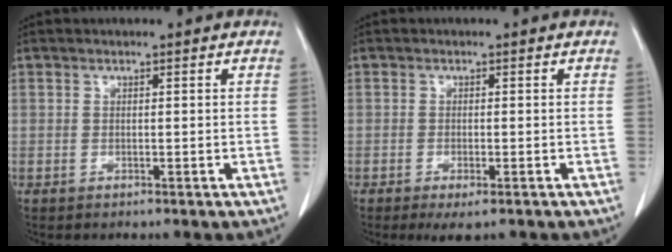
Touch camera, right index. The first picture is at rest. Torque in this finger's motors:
{"motor_torque": [0.37, -0.29, 0.20, 0.04]}